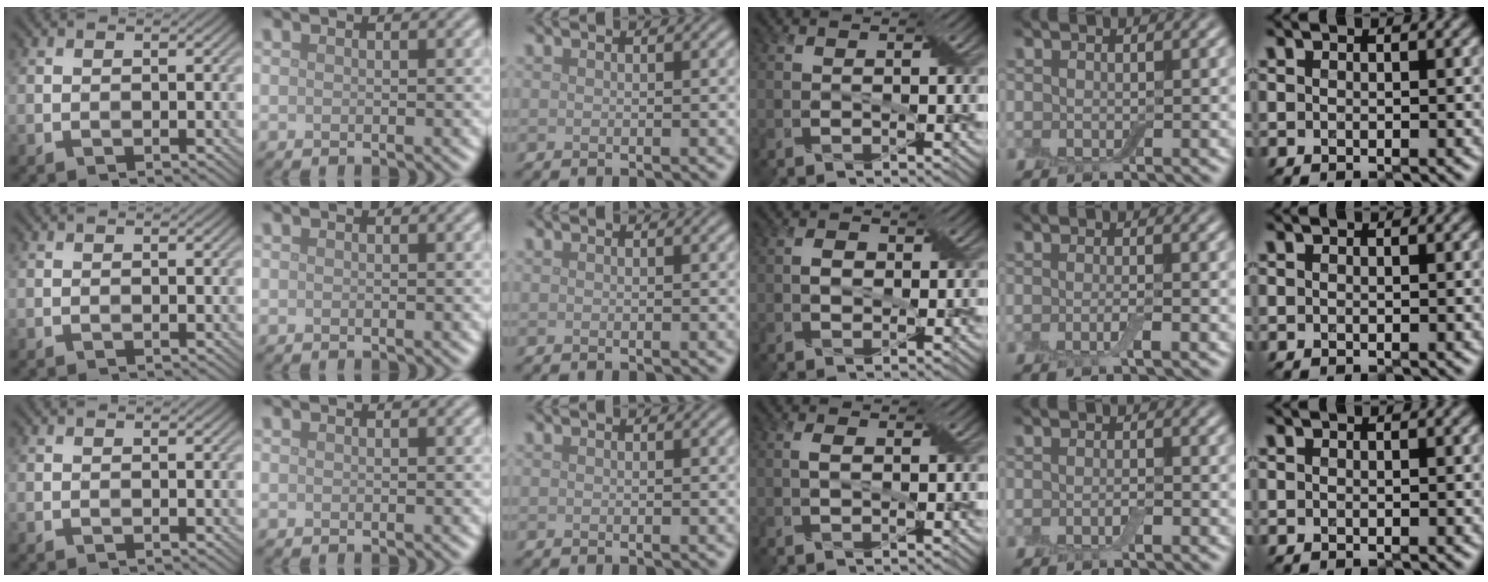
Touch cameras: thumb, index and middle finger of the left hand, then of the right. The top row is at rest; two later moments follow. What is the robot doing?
{"motion": "fold", "object": "bandage"}